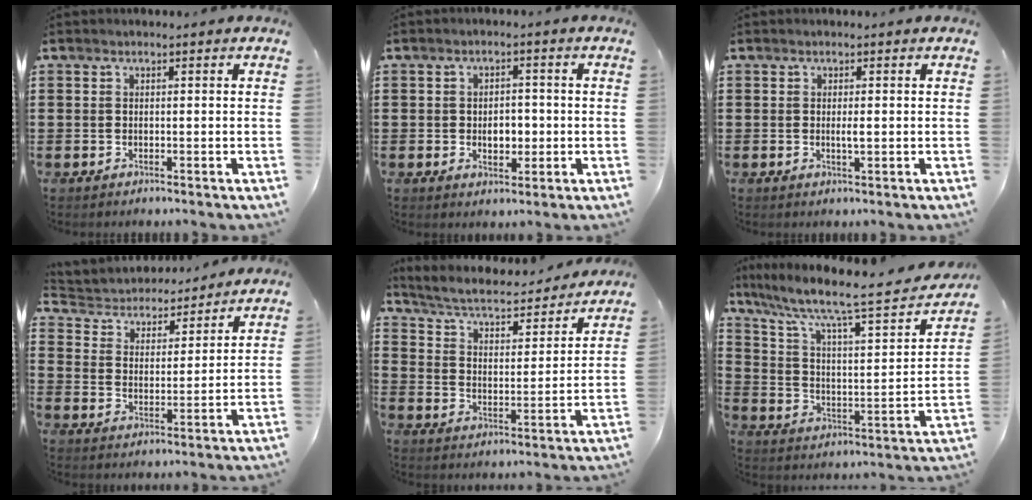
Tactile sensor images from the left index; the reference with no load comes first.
{"total": 4.0, "force": [-0.6, 2.6, 3.1], "torque": [-0.047, 0.000, -0.019]}
{"total": 1.5, "force": [0.0, 0.2, 1.5], "torque": [-0.029, -0.004, 0.000]}
{"total": 4.1, "force": [4.0, 1.0, 0.1], "torque": [-0.029, -0.030, 0.063]}
{"total": 4.9, "force": [4.5, 0.7, 1.9], "torque": [-0.060, -0.034, 0.069]}
{"total": 8.8, "force": [6.7, 1.0, 5.7], "torque": [-0.137, -0.050, 0.104]}